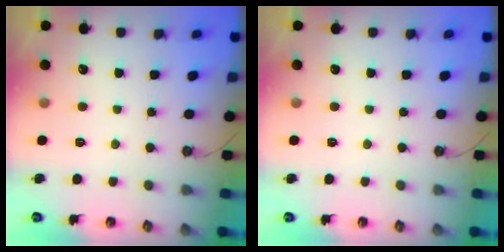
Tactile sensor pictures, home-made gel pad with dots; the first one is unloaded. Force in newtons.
{"total": 0.0}